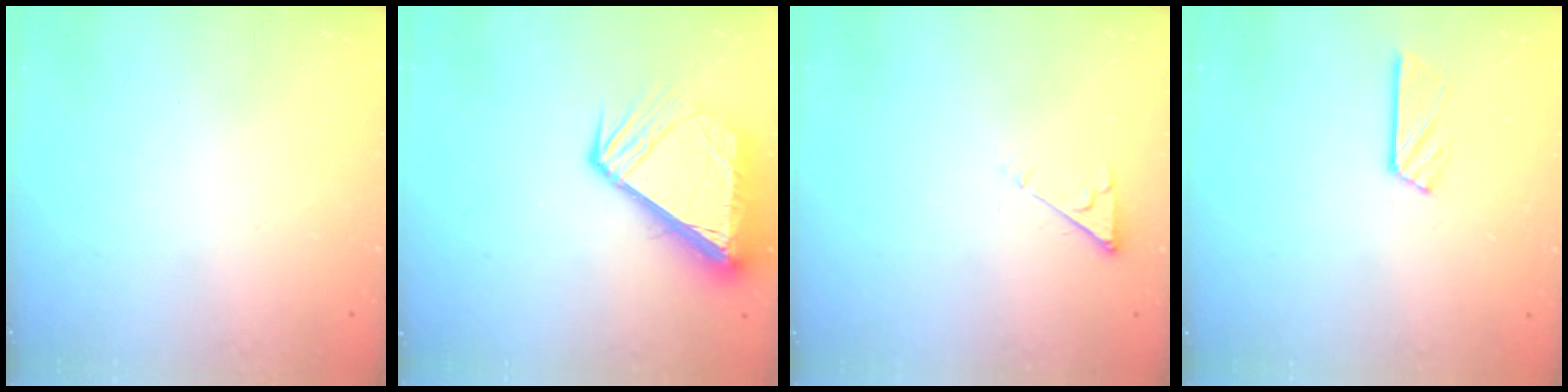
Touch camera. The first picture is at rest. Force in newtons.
{"total": 12.0, "press": 12.0, "slide": 1.4}
{"total": 3.6, "press": 3.6, "slide": 0.4}
{"total": 5.7, "press": 5.7, "slide": 0.5}